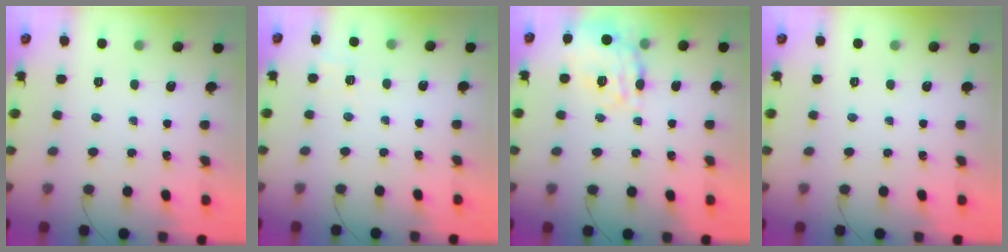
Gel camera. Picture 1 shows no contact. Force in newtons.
{"total": 2.6, "press": 2.1, "slide": 1.6}
{"total": 17.1, "press": 17.1, "slide": 0.5}
{"total": 0.0}